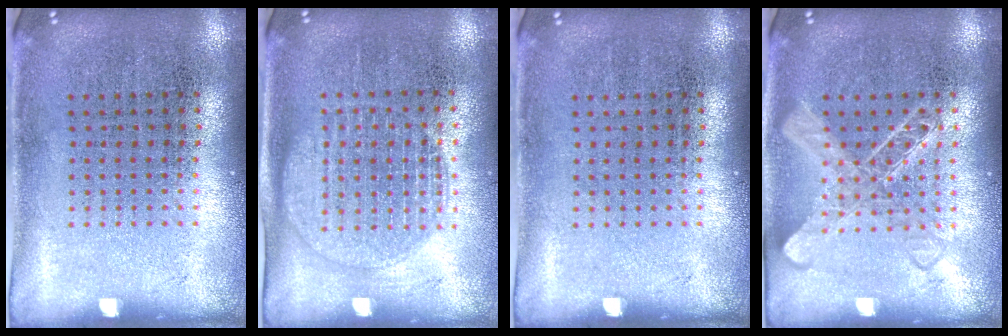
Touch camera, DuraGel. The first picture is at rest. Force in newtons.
{"total": 1.6, "press": 1.4, "slide": 0.7}
{"total": 0.0}
{"total": 2.5, "press": 2.4, "slide": 0.5}